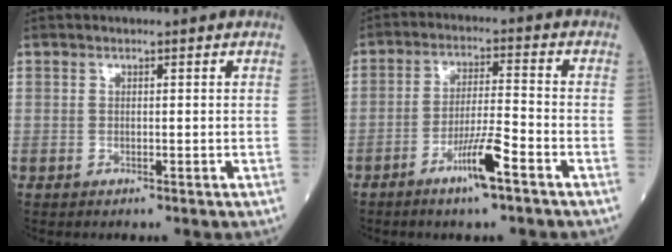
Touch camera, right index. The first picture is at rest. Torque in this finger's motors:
{"motor_torque": [1.20, -0.41, 0.65, 0.19]}